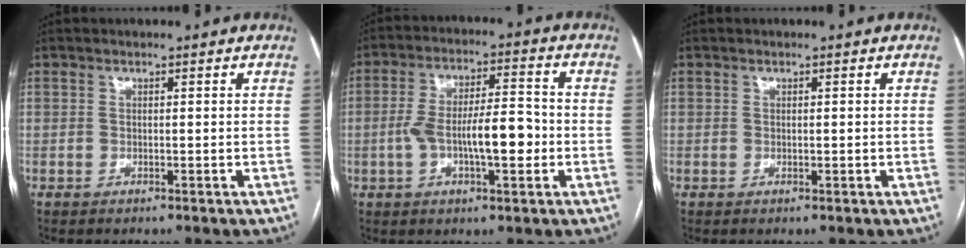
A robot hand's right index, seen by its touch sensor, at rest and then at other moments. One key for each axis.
{"total": 10.7, "fx": -1.9, "fy": 2.9, "fz": 10.1, "tx": -0.183, "ty": 0.020, "tz": -0.029}
{"total": 0.5, "fx": 0.0, "fy": 0.1, "fz": 0.5, "tx": -0.011, "ty": -0.003, "tz": 0.003}